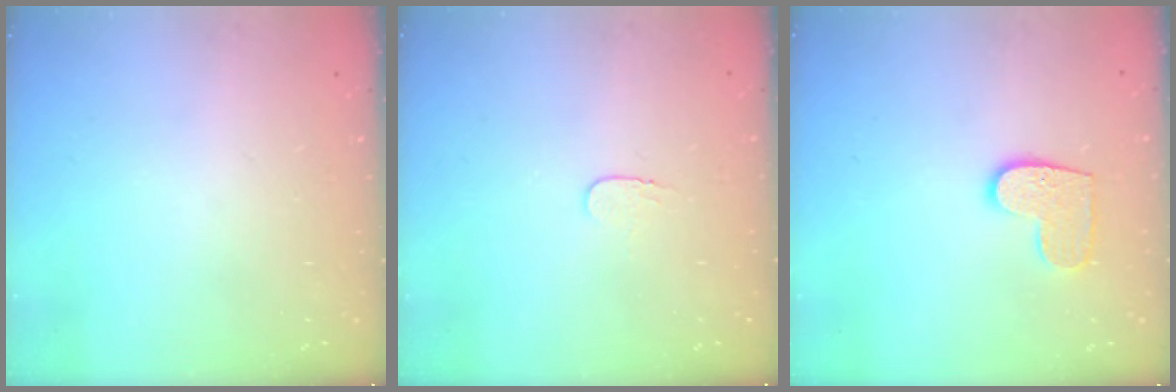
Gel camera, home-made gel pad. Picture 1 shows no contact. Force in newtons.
{"total": 3.6, "press": 3.6, "slide": 0.4}
{"total": 8.6, "press": 8.6, "slide": 0.3}